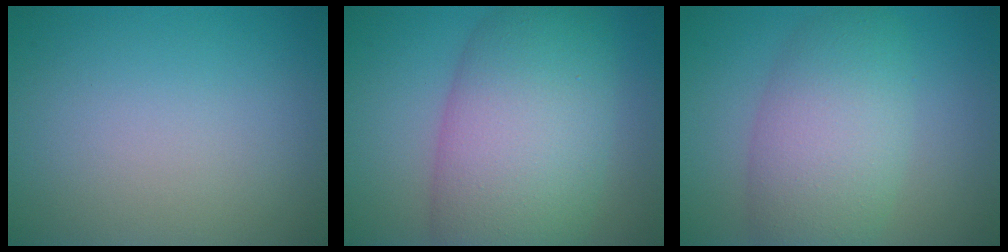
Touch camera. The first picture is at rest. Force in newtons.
{"total": 11.4, "press": 11.4, "slide": 0.5}
{"total": 6.9, "press": 6.9, "slide": 0.4}